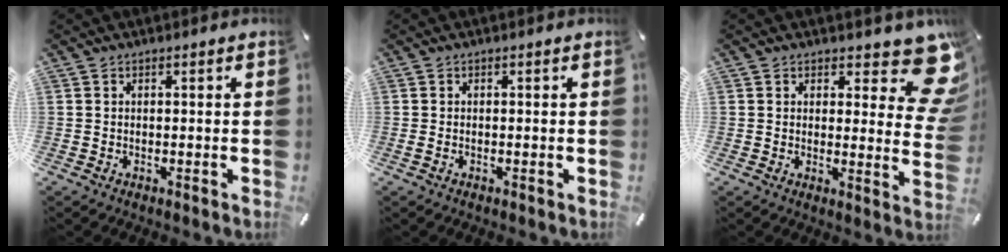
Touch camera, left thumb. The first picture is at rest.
{"total": 0.8, "force": [-0.3, 0.4, 0.6], "torque": [-0.012, -0.001, -0.005]}
{"total": 11.6, "force": [7.0, 5.1, 7.7], "torque": [-0.079, -0.061, 0.123]}